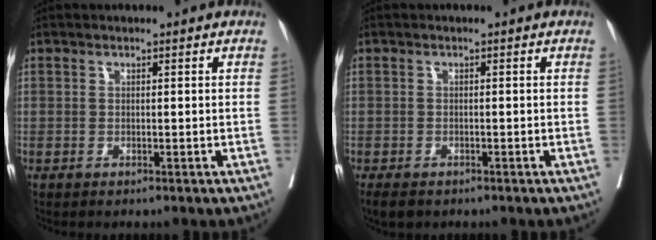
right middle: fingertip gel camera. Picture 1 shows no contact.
{"total": 2.9, "force": [-2.3, 1.4, 1.2], "torque": [-0.019, -0.005, -0.033]}